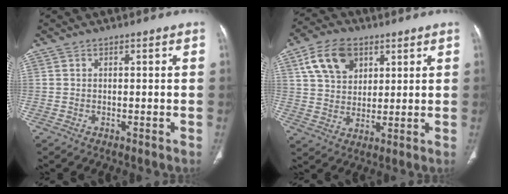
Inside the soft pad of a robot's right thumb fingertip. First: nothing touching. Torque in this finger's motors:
{"motor_torque": [0.79, 1.29, 0.49, 0.59, 0.13]}